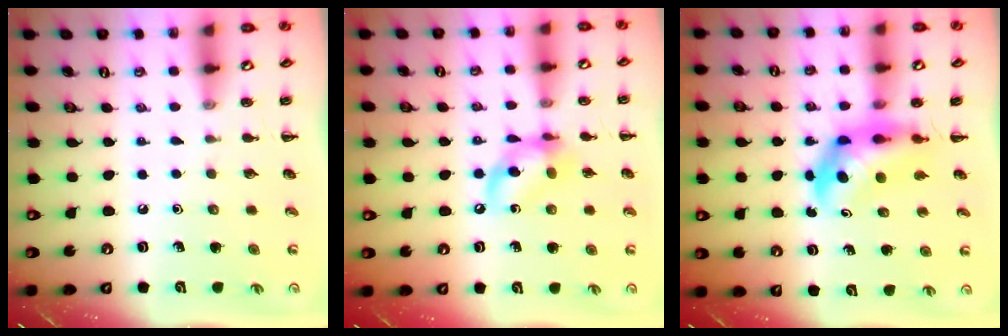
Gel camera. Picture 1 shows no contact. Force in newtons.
{"total": 11.8, "press": 11.6, "slide": 2.4}
{"total": 5.7, "press": 5.6, "slide": 1.3}